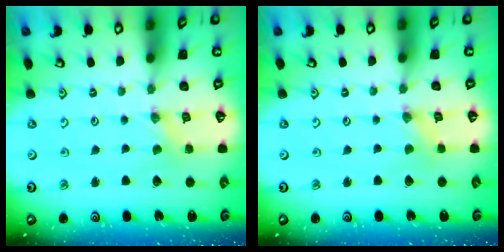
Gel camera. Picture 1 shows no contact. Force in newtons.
{"total": 0.0}